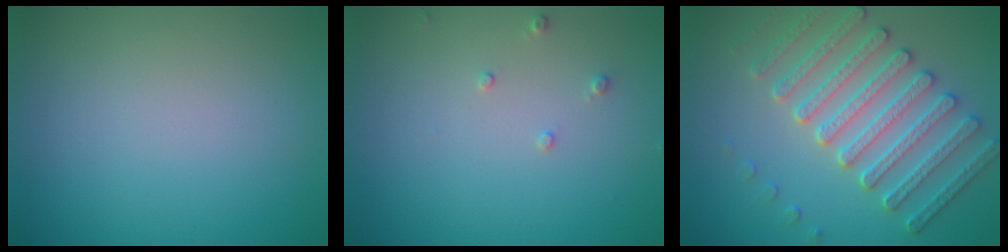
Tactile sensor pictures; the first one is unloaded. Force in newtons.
{"total": 0.8, "press": 0.8, "slide": 0.2}
{"total": 5.1, "press": 4.9, "slide": 1.3}